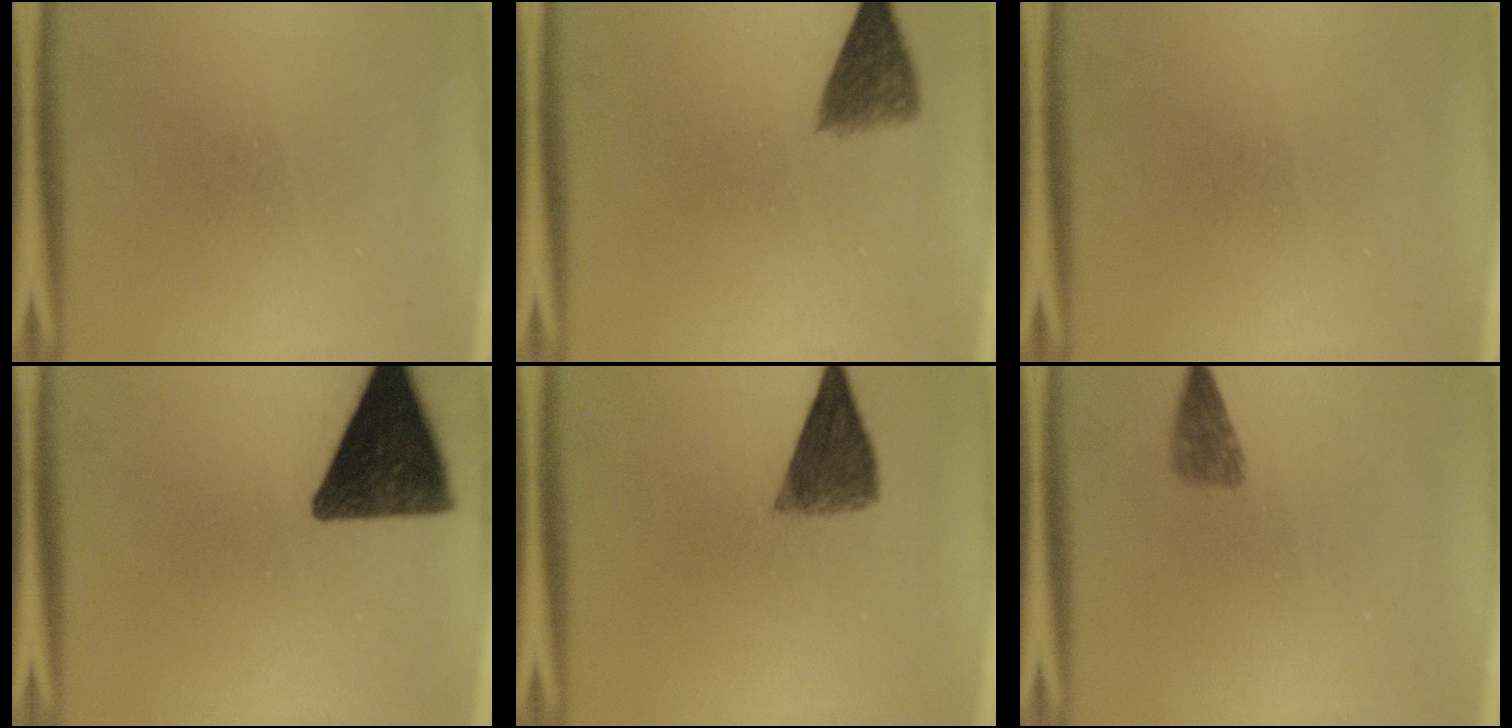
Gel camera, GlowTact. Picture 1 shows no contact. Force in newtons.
{"total": 4.8}
{"total": 0.0}
{"total": 13.8}
{"total": 7.1}
{"total": 2.4}